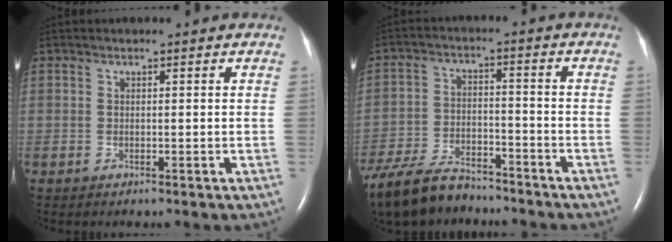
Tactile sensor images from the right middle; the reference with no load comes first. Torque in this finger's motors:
{"motor_torque": [0.24, -0.27, 0.36, 0.11]}